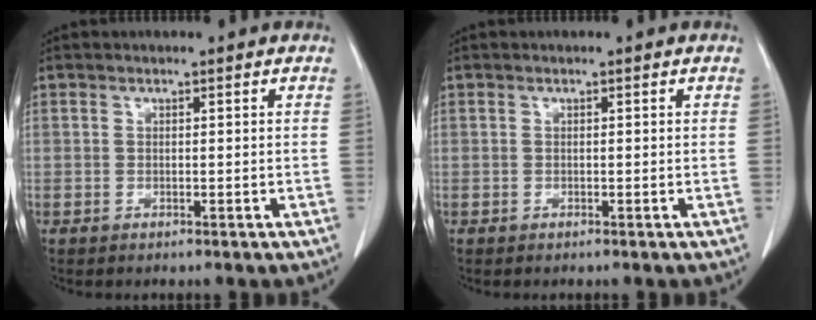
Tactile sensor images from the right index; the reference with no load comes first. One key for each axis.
{"total": 0.0}